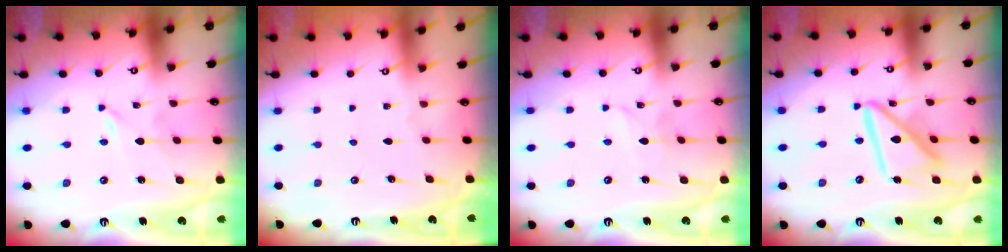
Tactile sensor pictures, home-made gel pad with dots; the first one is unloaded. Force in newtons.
{"total": 0.0}
{"total": 2.3, "press": 2.3, "slide": 0.0}
{"total": 14.5, "press": 14.5, "slide": 1.5}